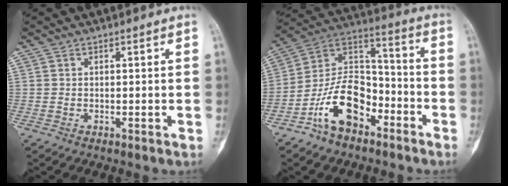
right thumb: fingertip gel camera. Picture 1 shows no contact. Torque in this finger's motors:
{"motor_torque": [0.33, 0.66, 0.25, -0.03, 0.12]}